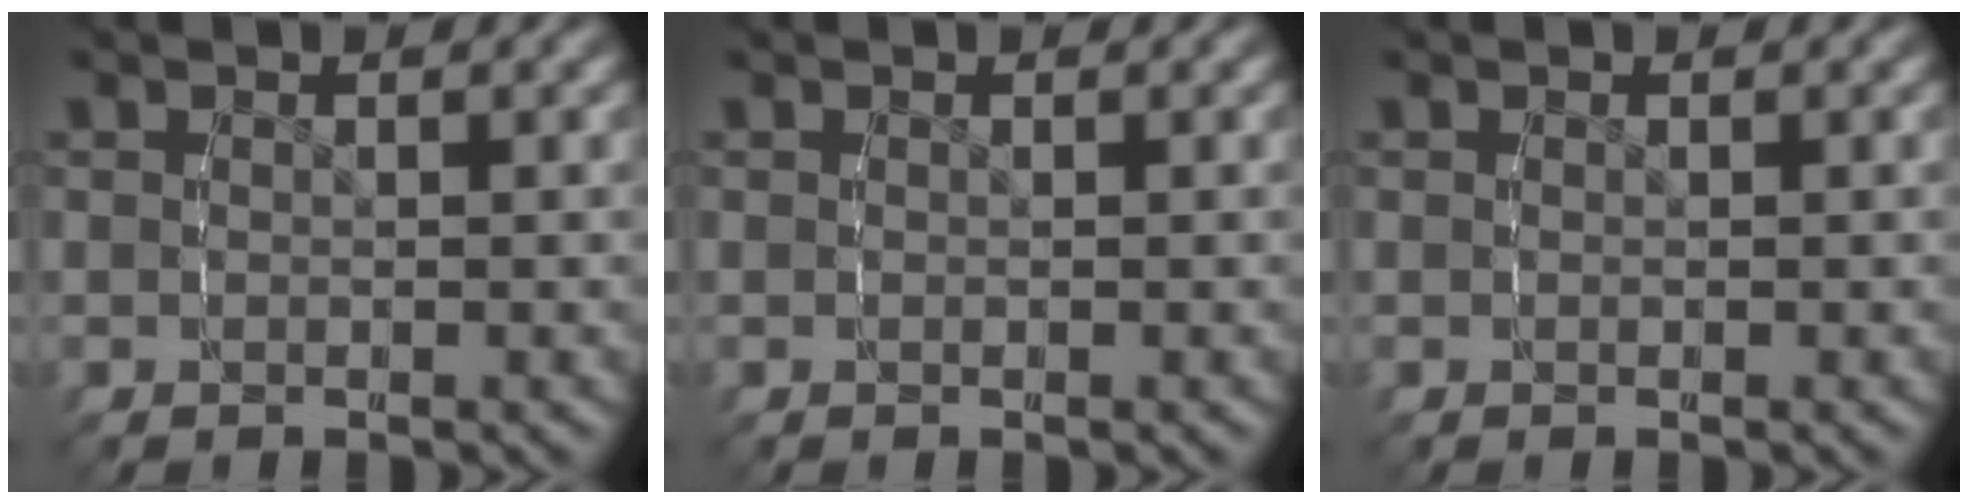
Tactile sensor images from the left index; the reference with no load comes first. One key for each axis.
{"total": 0.0}
{"total": 0.0}